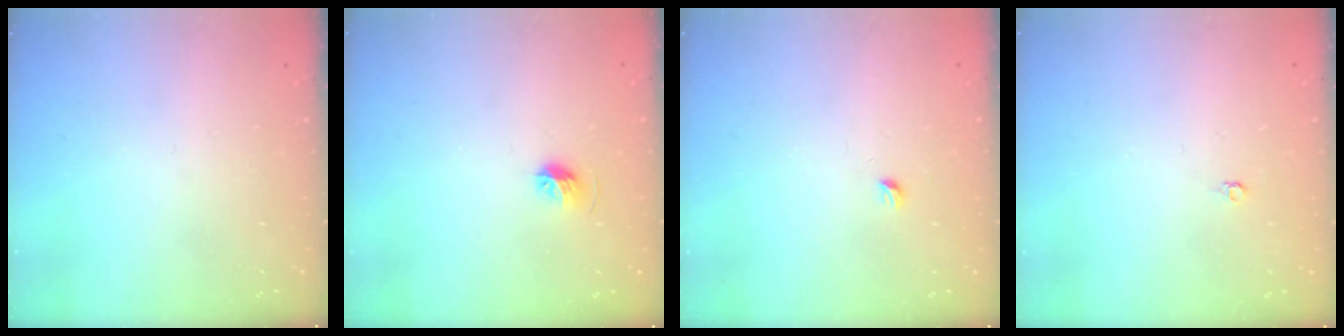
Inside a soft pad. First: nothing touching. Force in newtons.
{"total": 5.4, "press": 5.2, "slide": 1.2}
{"total": 2.9, "press": 2.9, "slide": 0.4}
{"total": 3.3, "press": 3.3, "slide": 0.3}